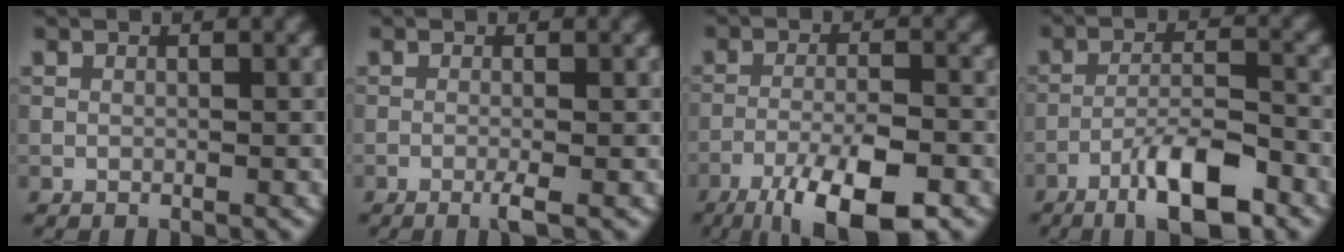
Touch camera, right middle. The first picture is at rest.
{"total": 1.5, "force": [-0.5, 0.2, 1.4], "torque": [-0.025, -0.003, -0.013]}
{"total": 9.1, "force": [-6.0, 2.3, 6.5], "torque": [-0.110, -0.008, -0.104]}
{"total": 6.7, "force": [-4.2, 1.4, 5.0], "torque": [-0.087, 0.006, -0.074]}